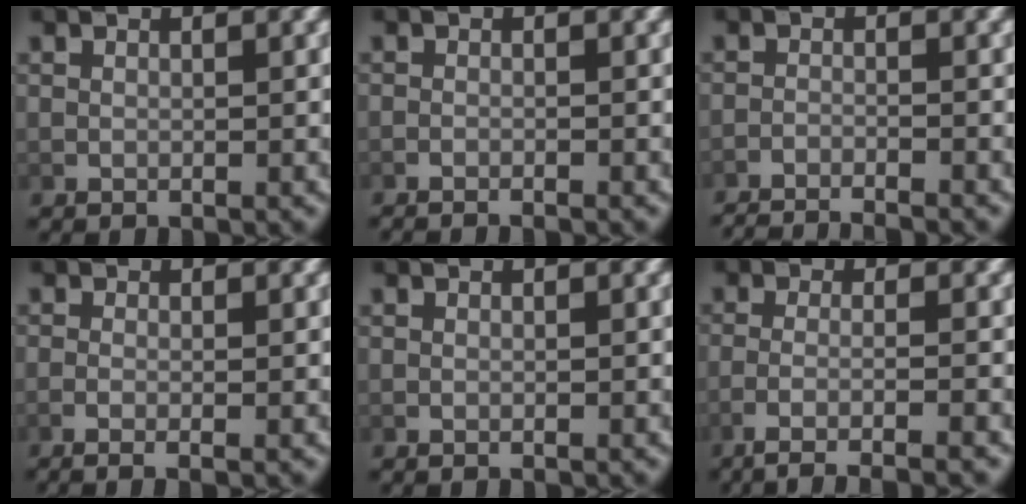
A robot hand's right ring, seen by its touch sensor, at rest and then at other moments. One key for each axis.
{"total": 1.7, "fx": -1.7, "fy": 0.2, "fz": 0.2, "tx": -0.007, "ty": -0.005, "tz": -0.027}
{"total": 5.8, "fx": -5.7, "fy": 0.9, "fz": 0.7, "tx": -0.001, "ty": -0.013, "tz": -0.093}
{"total": 1.7, "fx": -1.2, "fy": 0.2, "fz": 1.3, "tx": -0.039, "ty": -0.012, "tz": -0.017}
{"total": 0.0}
{"total": 6.4, "fx": -5.1, "fy": 1.0, "fz": 3.7, "tx": -0.070, "ty": -0.023, "tz": -0.066}